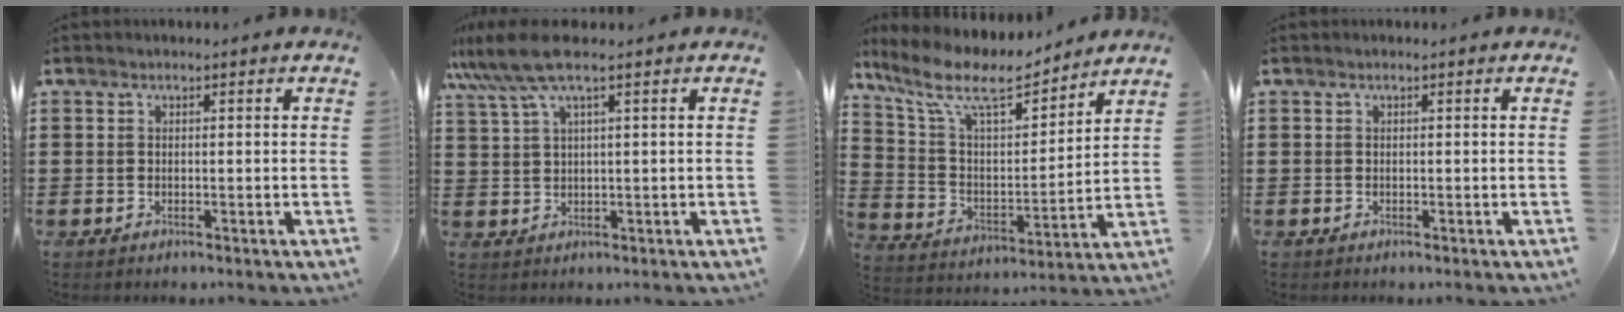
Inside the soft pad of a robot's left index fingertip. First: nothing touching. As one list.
[{"total": 6.0, "force": [3.3, 0.8, 4.9], "torque": [-0.119, -0.002, 0.055]}, {"total": 10.6, "force": [8.3, 3.2, 5.9], "torque": [-0.149, -0.039, 0.142]}, {"total": 0.0}]